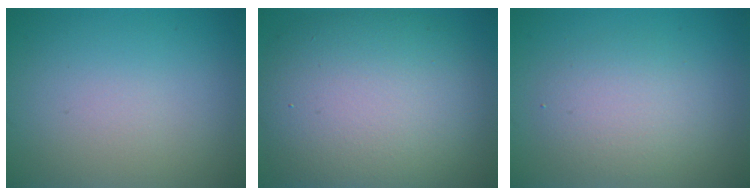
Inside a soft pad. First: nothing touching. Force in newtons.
{"total": 11.8, "press": 11.8, "slide": 0.5}
{"total": 3.3, "press": 3.3, "slide": 0.3}